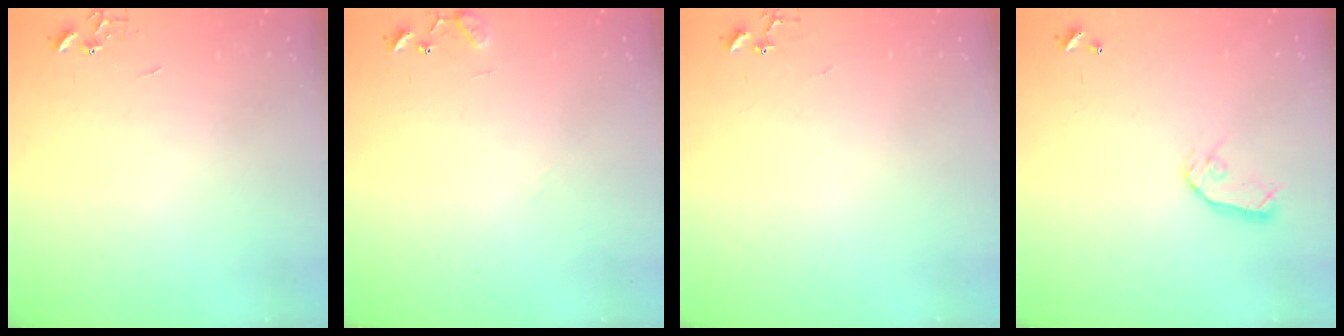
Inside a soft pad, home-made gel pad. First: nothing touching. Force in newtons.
{"total": 8.4, "press": 8.4, "slide": 0.7}
{"total": 3.8, "press": 3.7, "slide": 0.3}
{"total": 8.0, "press": 8.0, "slide": 0.4}